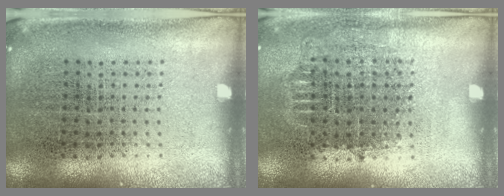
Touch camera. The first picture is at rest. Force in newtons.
{"total": 0.7, "press": 0.7, "slide": 0.2}